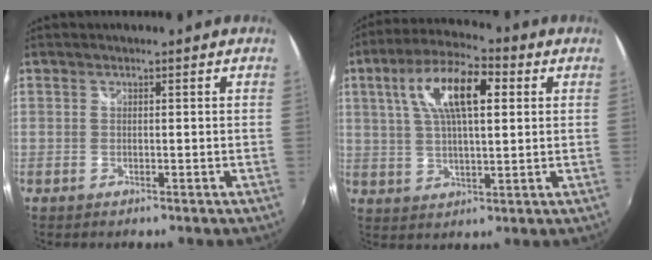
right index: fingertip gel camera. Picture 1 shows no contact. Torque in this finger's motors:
{"motor_torque": [0.54, 0.20, 0.59, 0.16]}